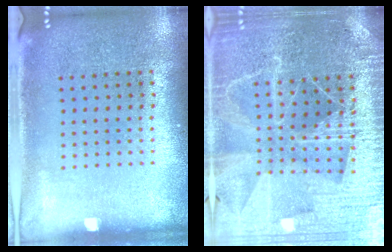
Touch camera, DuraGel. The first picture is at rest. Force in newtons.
{"total": 4.8, "press": 4.3, "slide": 2.1}